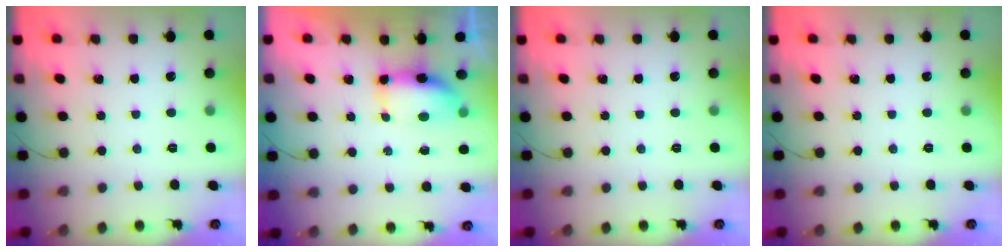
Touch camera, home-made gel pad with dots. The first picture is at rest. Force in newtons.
{"total": 13.8, "press": 8.9, "slide": 10.6}
{"total": 0.0}
{"total": 0.0}